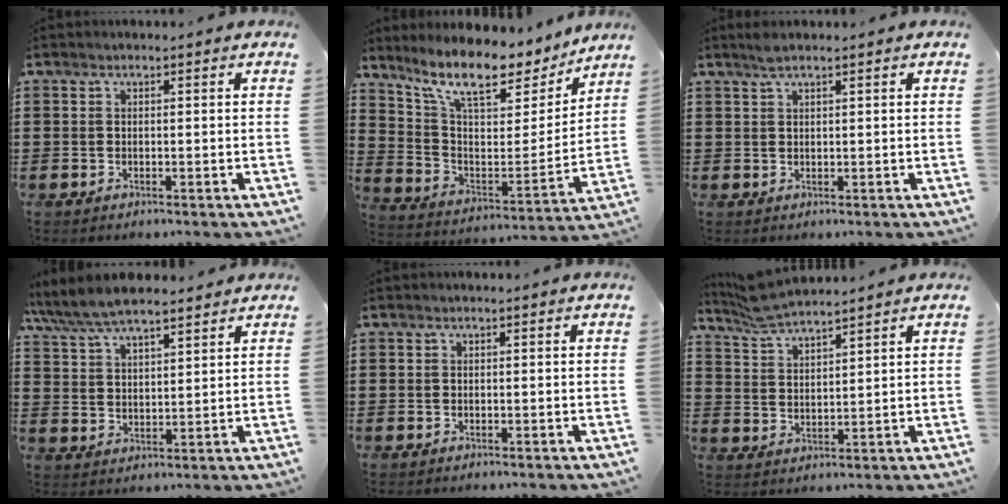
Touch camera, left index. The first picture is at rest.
{"total": 11.2, "force": [9.1, 3.0, 5.9], "torque": [-0.137, -0.056, 0.153]}
{"total": 1.7, "force": [1.2, 0.1, 1.1], "torque": [-0.025, 0.001, 0.021]}
{"total": 6.9, "force": [6.2, 1.6, 2.4], "torque": [-0.069, -0.017, 0.114]}
{"total": 0.0}
{"total": 5.7, "force": [5.4, 0.4, 1.9], "torque": [-0.053, -0.016, 0.100]}